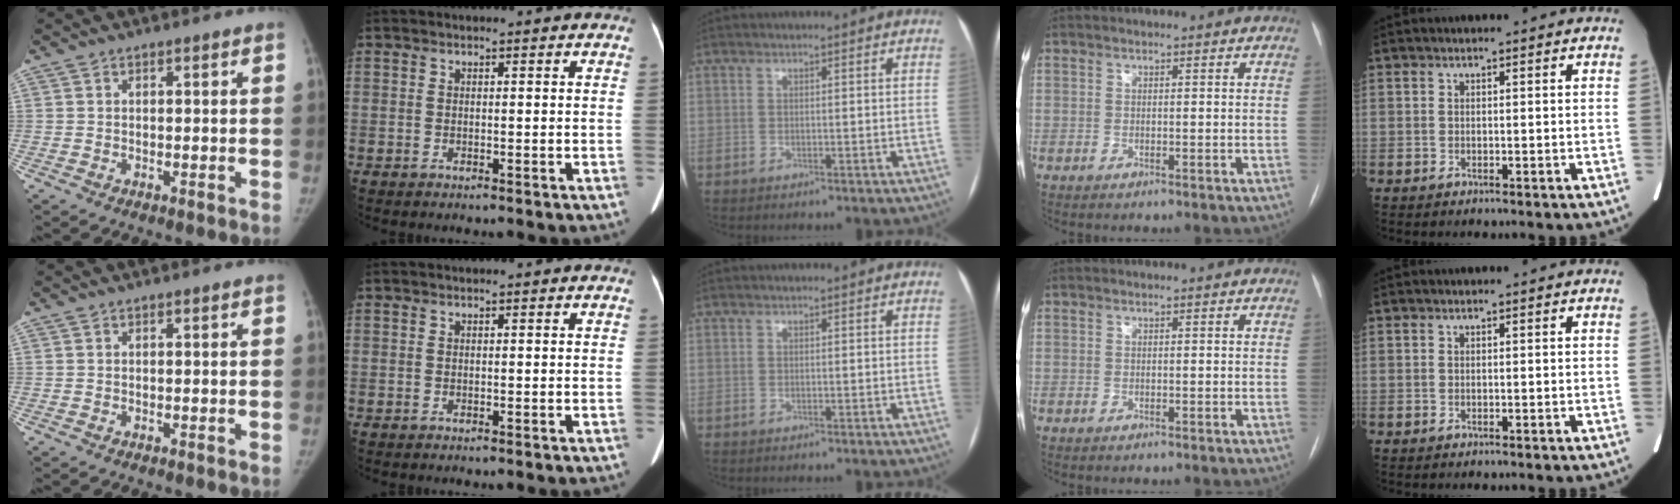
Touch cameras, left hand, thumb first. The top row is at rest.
{}